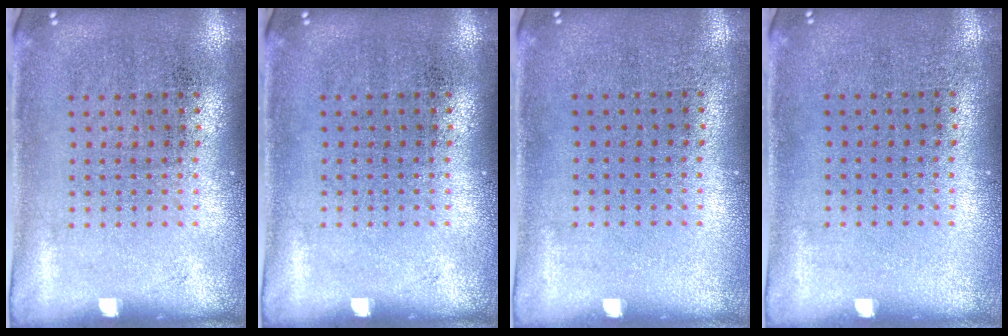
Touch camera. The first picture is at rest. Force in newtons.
{"total": 0.0}
{"total": 0.0}
{"total": 0.0}